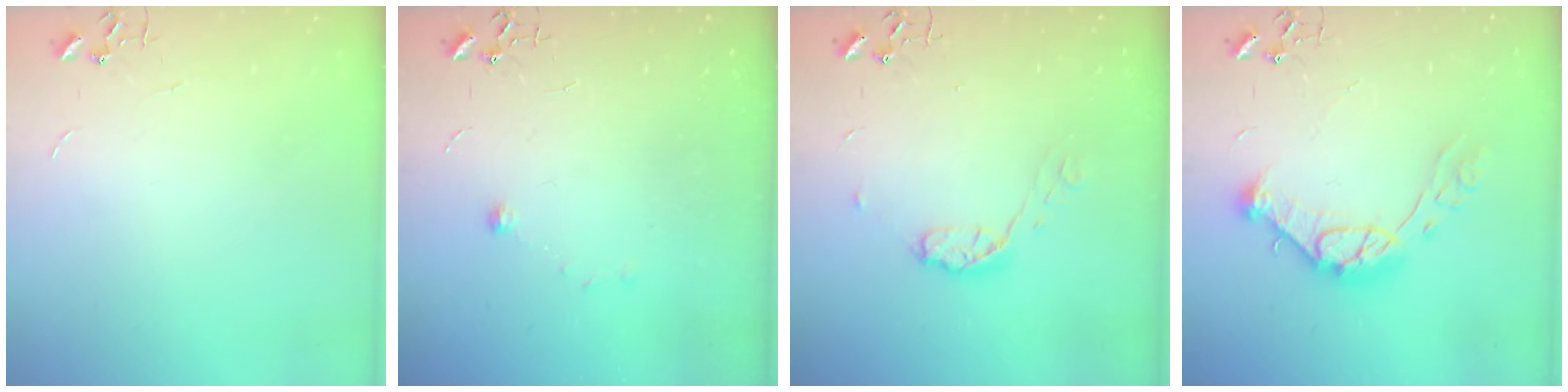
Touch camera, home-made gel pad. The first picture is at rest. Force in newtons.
{"total": 4.9, "press": 4.8, "slide": 0.6}
{"total": 7.6, "press": 7.6, "slide": 0.5}
{"total": 14.3, "press": 14.2, "slide": 1.1}